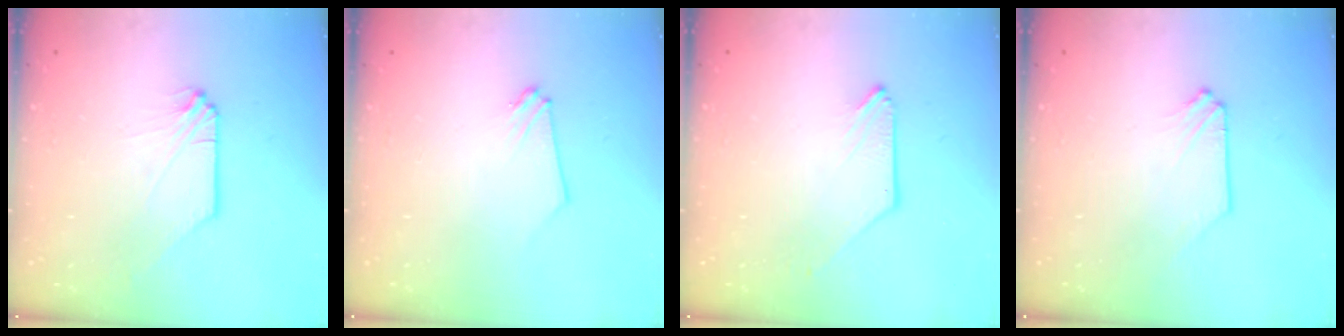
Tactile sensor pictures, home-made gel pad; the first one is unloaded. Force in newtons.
{"total": 0.0}
{"total": 0.0}
{"total": 0.0}